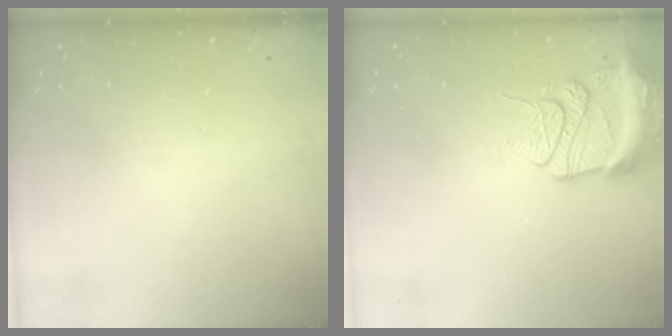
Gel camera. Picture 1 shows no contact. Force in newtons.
{"total": 14.0, "press": 13.9, "slide": 1.7}